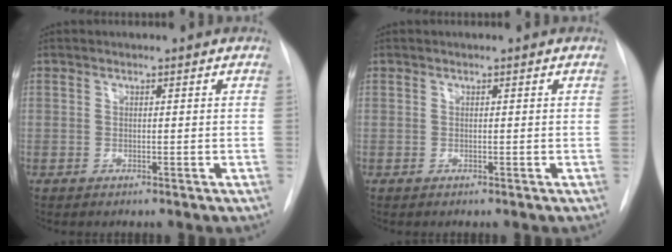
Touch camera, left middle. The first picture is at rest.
{"total": 0.0}